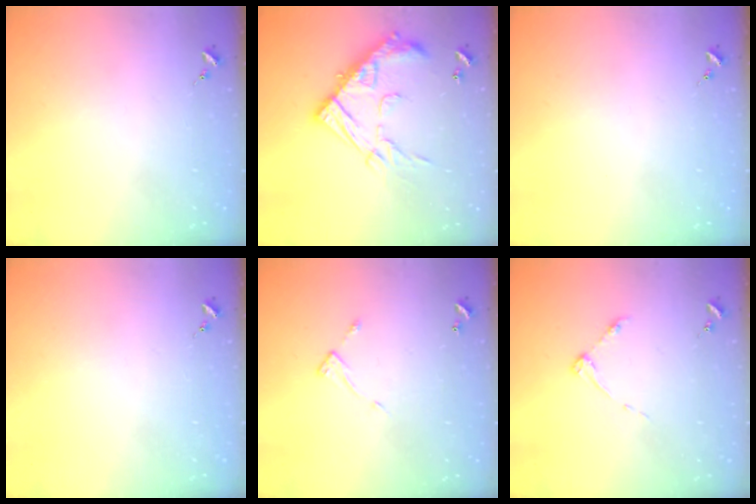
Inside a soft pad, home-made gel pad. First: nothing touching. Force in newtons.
{"total": 21.7, "press": 21.6, "slide": 1.9}
{"total": 0.0}
{"total": 0.0}
{"total": 5.5, "press": 5.5, "slide": 0.2}
{"total": 3.7, "press": 3.7, "slide": 0.4}